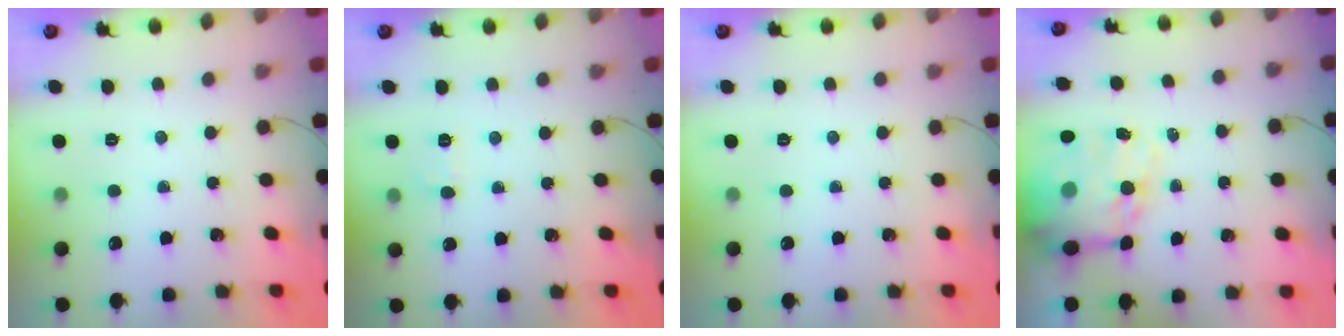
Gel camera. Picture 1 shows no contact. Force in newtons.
{"total": 4.8, "press": 4.6, "slide": 1.3}
{"total": 0.0}
{"total": 15.6, "press": 15.1, "slide": 3.8}